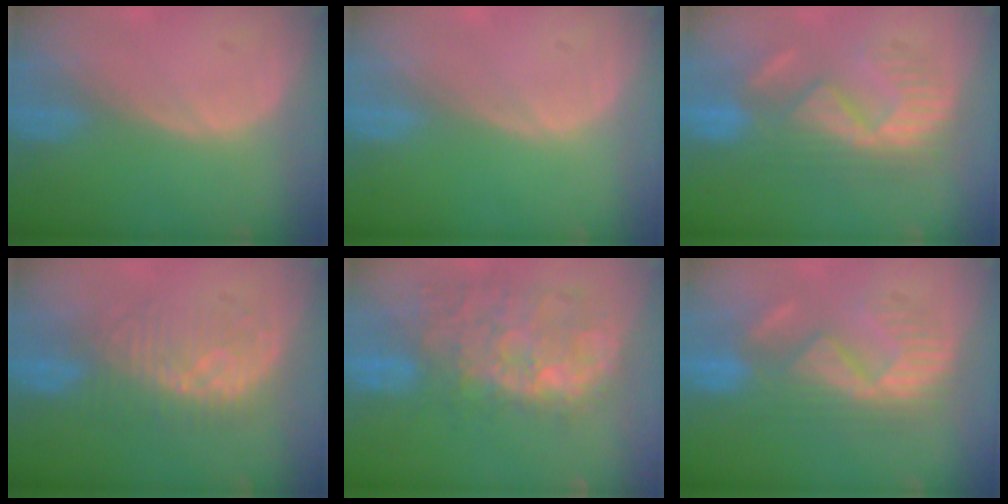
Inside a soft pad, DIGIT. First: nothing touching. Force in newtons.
{"total": 0.0}
{"total": 9.1, "press": 9.1, "slide": 1.1}
{"total": 7.9, "press": 7.9, "slide": 0.5}
{"total": 11.3, "press": 10.5, "slide": 4.1}
{"total": 9.1, "press": 9.1, "slide": 1.1}